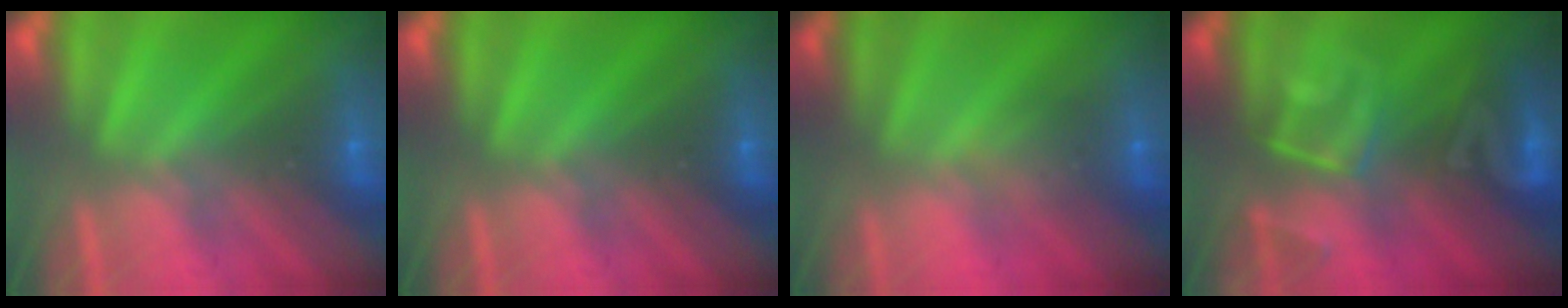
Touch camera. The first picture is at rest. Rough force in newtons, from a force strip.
{"total": 0.0}
{"total": 1.0}
{"total": 2.9}